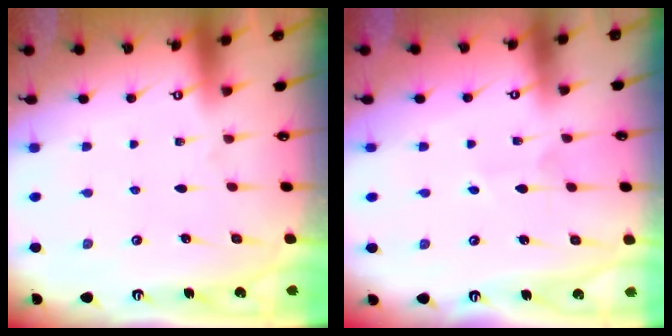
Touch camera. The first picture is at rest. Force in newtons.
{"total": 2.1, "press": 2.1, "slide": 0.2}